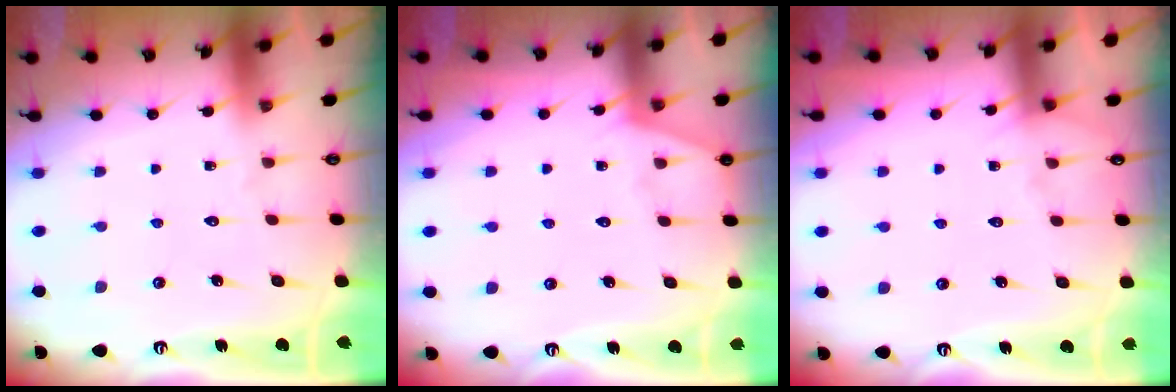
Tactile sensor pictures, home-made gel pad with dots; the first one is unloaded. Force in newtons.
{"total": 5.7, "press": 5.7, "slide": 0.7}
{"total": 5.5, "press": 5.5, "slide": 0.6}